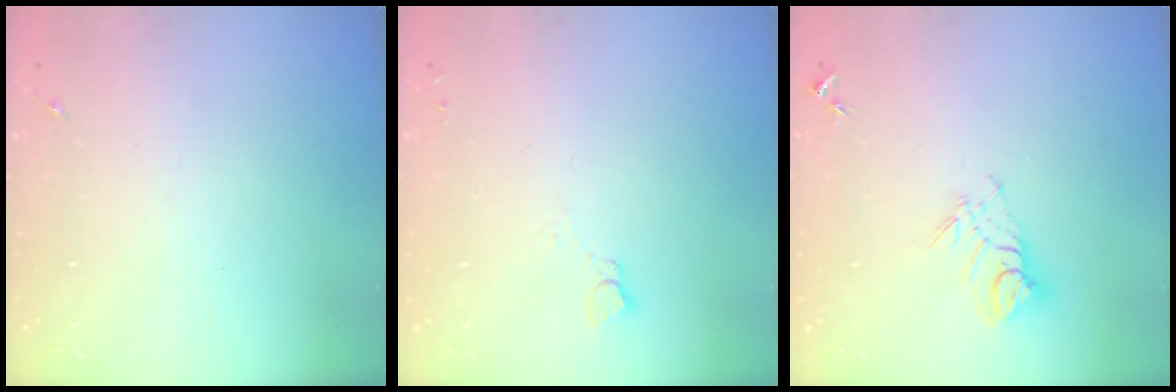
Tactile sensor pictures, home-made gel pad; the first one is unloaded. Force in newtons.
{"total": 2.5, "press": 2.5, "slide": 0.2}
{"total": 8.8, "press": 8.7, "slide": 0.7}